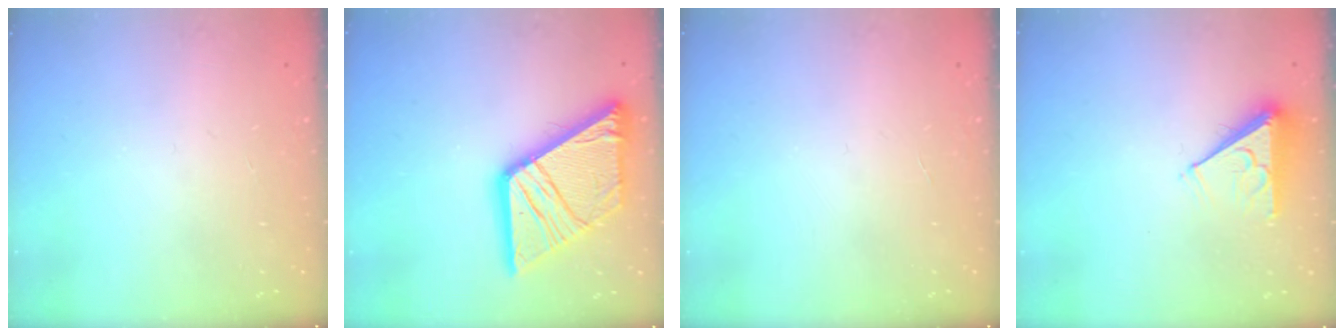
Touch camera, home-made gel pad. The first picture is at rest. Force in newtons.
{"total": 23.6, "press": 23.5, "slide": 2.7}
{"total": 0.0}
{"total": 6.0, "press": 6.0, "slide": 0.9}